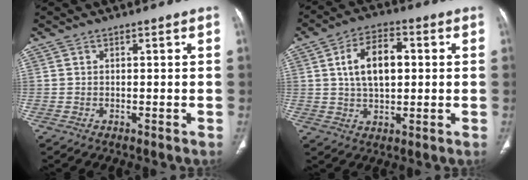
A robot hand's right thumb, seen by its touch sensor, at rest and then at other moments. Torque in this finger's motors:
{"motor_torque": [-0.51, 0.99, 0.76, 0.52, 0.13]}